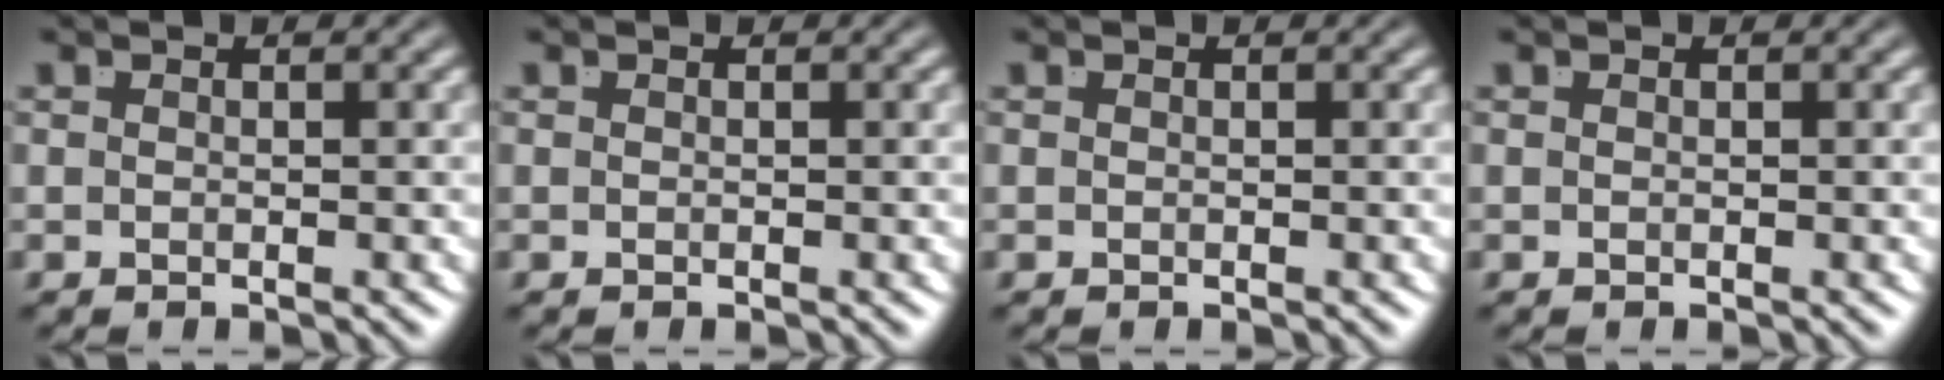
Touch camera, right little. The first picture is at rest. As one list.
[{"total": 0.0}, {"total": 0.0}, {"total": 0.0}]